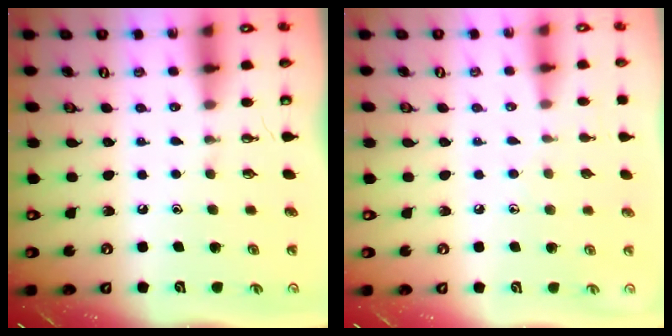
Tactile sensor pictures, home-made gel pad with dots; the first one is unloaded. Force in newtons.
{"total": 4.4, "press": 4.3, "slide": 0.5}